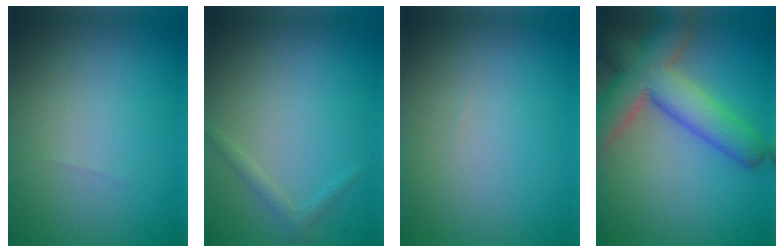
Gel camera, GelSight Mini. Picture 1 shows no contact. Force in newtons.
{"total": 1.1, "press": 1.1, "slide": 0.0}
{"total": 0.0}
{"total": 8.7, "press": 8.7, "slide": 0.5}